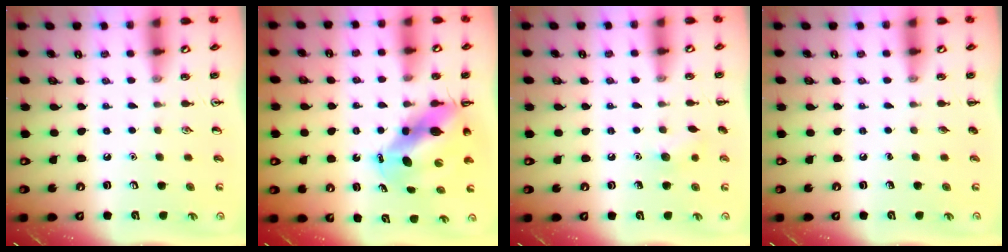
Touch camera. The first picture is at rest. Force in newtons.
{"total": 9.1, "press": 8.8, "slide": 2.4}
{"total": 6.7, "press": 6.4, "slide": 1.8}
{"total": 0.0}